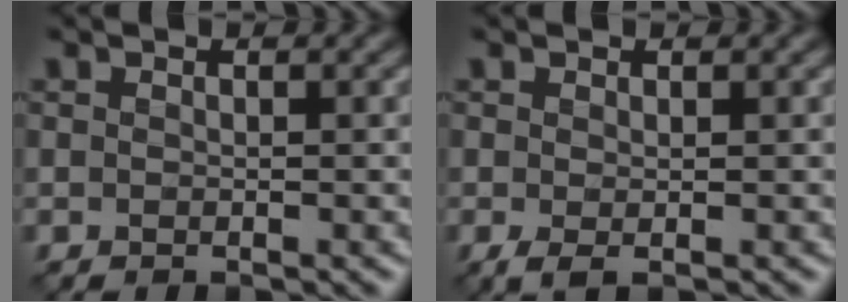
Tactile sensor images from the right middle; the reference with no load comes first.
{"total": 1.0, "force": [-0.3, 0.3, 0.9], "torque": [-0.025, -0.002, -0.004]}